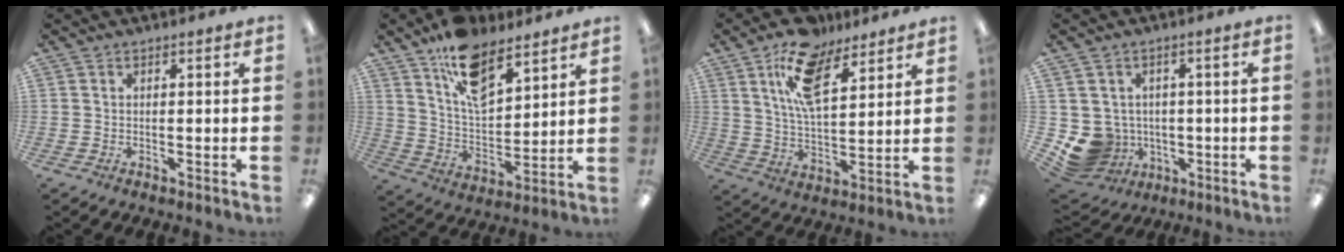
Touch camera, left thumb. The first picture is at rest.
{"total": 14.2, "force": [9.5, 7.0, 7.9], "torque": [-0.135, -0.044, 0.174]}
{"total": 14.9, "force": [8.9, 6.9, 9.7], "torque": [-0.173, -0.021, 0.160]}
{"total": 6.9, "force": [-0.9, 6.6, 1.6], "torque": [-0.066, -0.004, -0.008]}